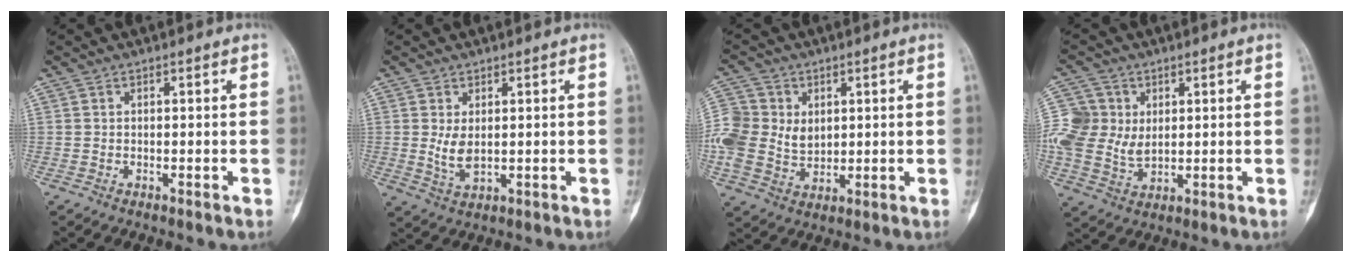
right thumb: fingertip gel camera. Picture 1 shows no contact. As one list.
[{"total": 3.9, "force": [0.6, 2.0, 3.3], "torque": [-0.057, -0.013, 0.019]}, {"total": 14.3, "force": [2.2, 12.0, 7.5], "torque": [-0.172, 0.005, 0.049]}, {"total": 11.7, "force": [2.4, 9.7, 5.9], "torque": [-0.120, 0.002, 0.052]}]